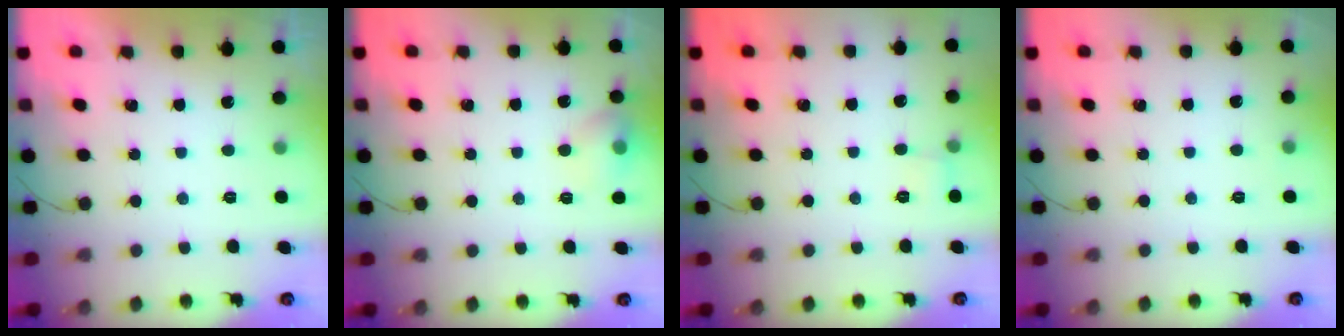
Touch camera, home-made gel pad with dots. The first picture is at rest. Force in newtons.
{"total": 8.5, "press": 8.3, "slide": 1.5}
{"total": 5.5, "press": 5.3, "slide": 1.8}
{"total": 2.4, "press": 1.6, "slide": 1.8}